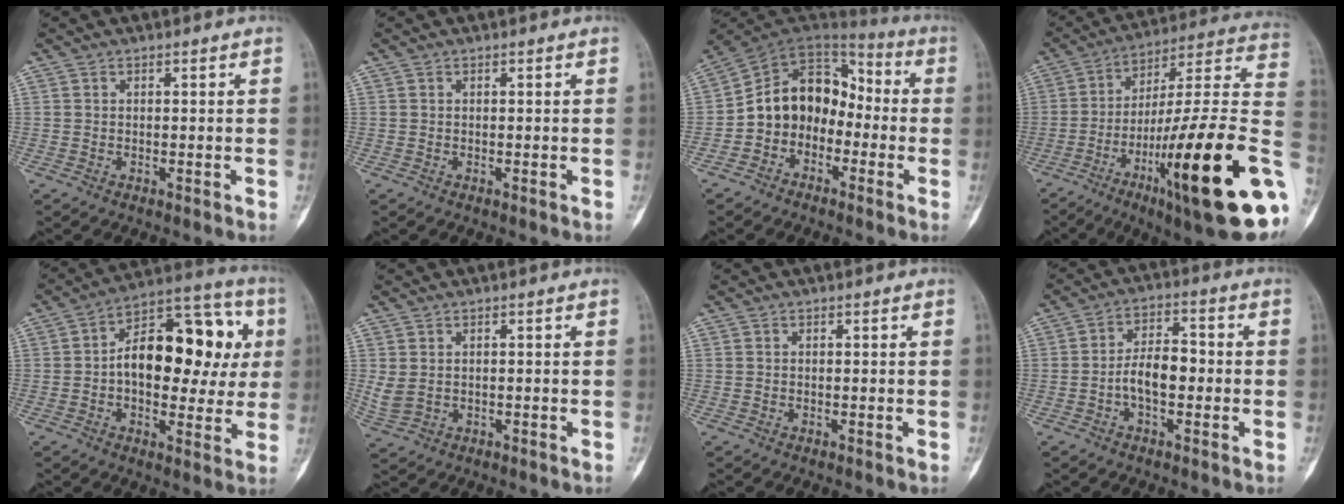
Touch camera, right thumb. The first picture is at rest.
{"total": 0.0}
{"total": 13.3, "force": [-3.0, 10.6, 7.5], "torque": [-0.094, 0.073, -0.067]}
{"total": 31.5, "force": [-9.3, 6.0, 29.5], "torque": [-0.394, 0.027, -0.142]}
{"total": 20.8, "force": [2.0, 11.6, 17.2], "torque": [-0.215, 0.034, 0.023]}
{"total": 3.2, "force": [0.2, 2.2, 2.2], "torque": [-0.058, 0.002, 0.014]}
{"total": 0.0}
{"total": 10.1, "force": [-1.5, 5.6, 8.3], "torque": [-0.124, 0.035, -0.033]}